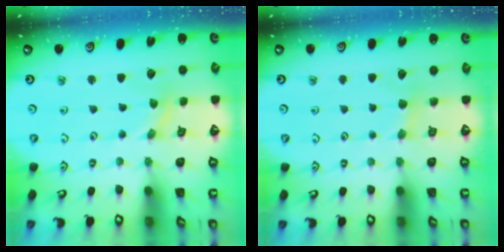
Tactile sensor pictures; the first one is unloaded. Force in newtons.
{"total": 3.3, "press": 3.3, "slide": 0.4}